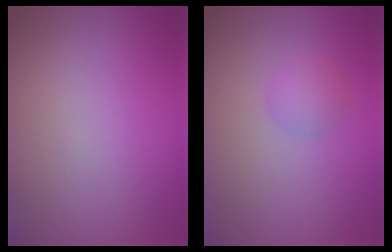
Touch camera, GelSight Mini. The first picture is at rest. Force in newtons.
{"total": 1.7, "press": 1.7, "slide": 0.1}